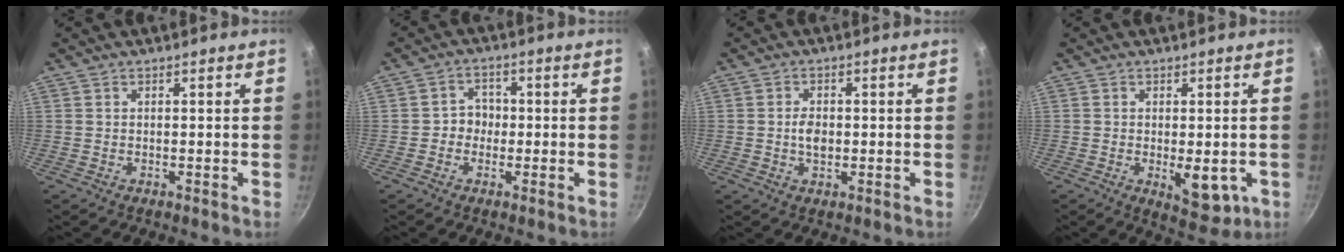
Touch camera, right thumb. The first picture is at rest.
{"total": 4.1, "force": [-0.6, 3.6, 1.8], "torque": [0.000, 0.015, -0.020]}
{"total": 3.3, "force": [-0.2, 2.2, 2.6], "torque": [-0.039, 0.001, -0.007]}
{"total": 7.0, "force": [-1.8, 3.4, 5.9], "torque": [-0.066, -0.012, -0.016]}